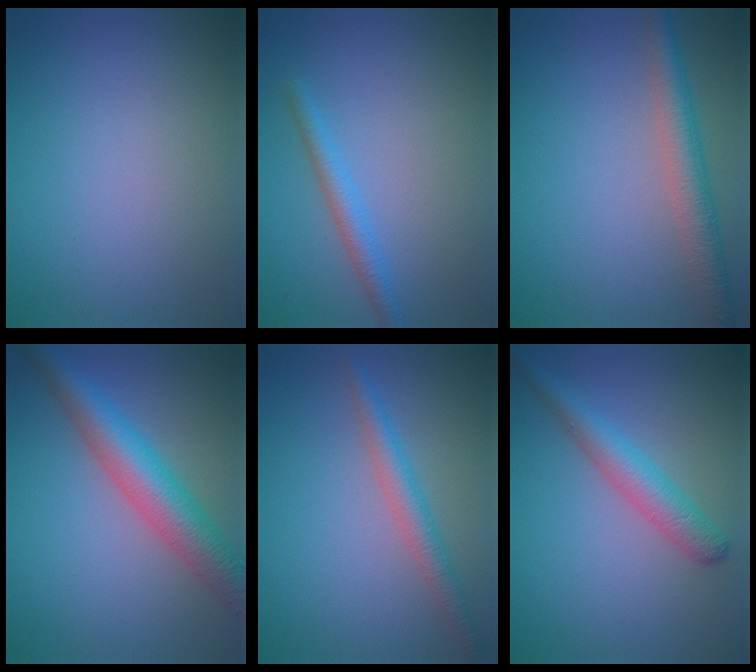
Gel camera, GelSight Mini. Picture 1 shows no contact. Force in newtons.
{"total": 2.0, "press": 2.0, "slide": 0.1}
{"total": 3.7, "press": 3.7, "slide": 0.2}
{"total": 6.3, "press": 6.3, "slide": 0.1}
{"total": 2.7, "press": 2.7, "slide": 0.1}
{"total": 3.5, "press": 3.5, "slide": 0.0}